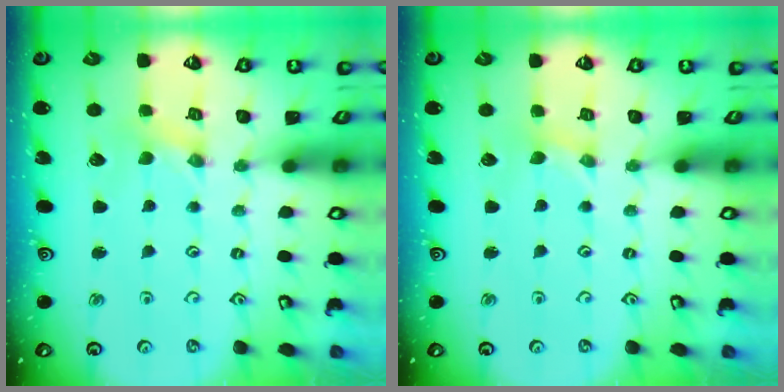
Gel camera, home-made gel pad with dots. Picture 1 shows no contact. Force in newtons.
{"total": 0.0}